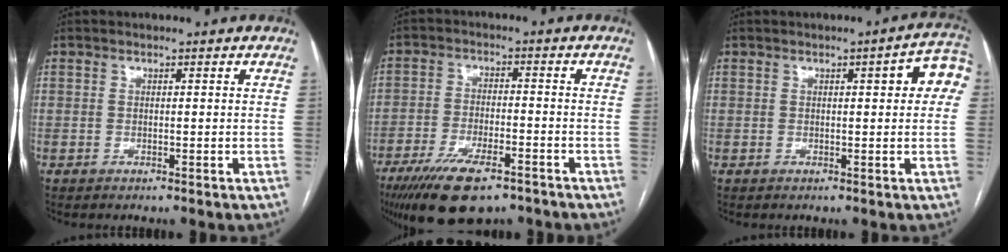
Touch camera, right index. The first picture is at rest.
{"total": 12.8, "force": [-9.0, 4.0, 8.2], "torque": [-0.146, -0.017, -0.147]}
{"total": 5.6, "force": [1.4, 1.3, 5.2], "torque": [-0.054, 0.017, 0.008]}